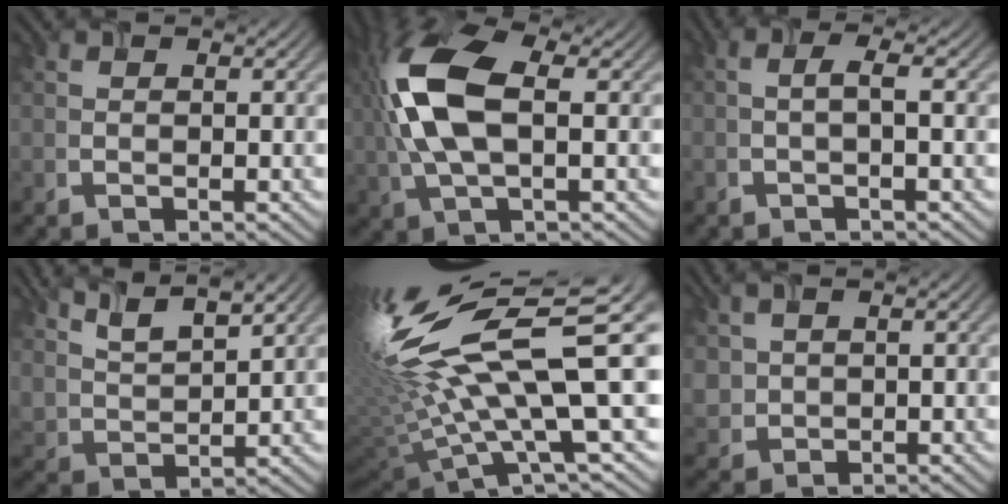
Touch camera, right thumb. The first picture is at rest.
{"total": 11.0, "force": [1.2, 5.4, 9.5], "torque": [-0.238, 0.009, 0.023]}
{"total": 1.4, "force": [-0.5, 0.2, 1.3], "torque": [-0.024, 0.003, -0.013]}
{"total": 6.8, "force": [5.1, 2.0, 4.1], "torque": [-0.104, 0.007, 0.113]}
{"total": 18.6, "force": [2.9, 5.0, 17.7], "torque": [-0.358, -0.016, 0.071]}
{"total": 4.2, "force": [1.4, 2.9, 2.6], "torque": [-0.081, -0.002, 0.035]}